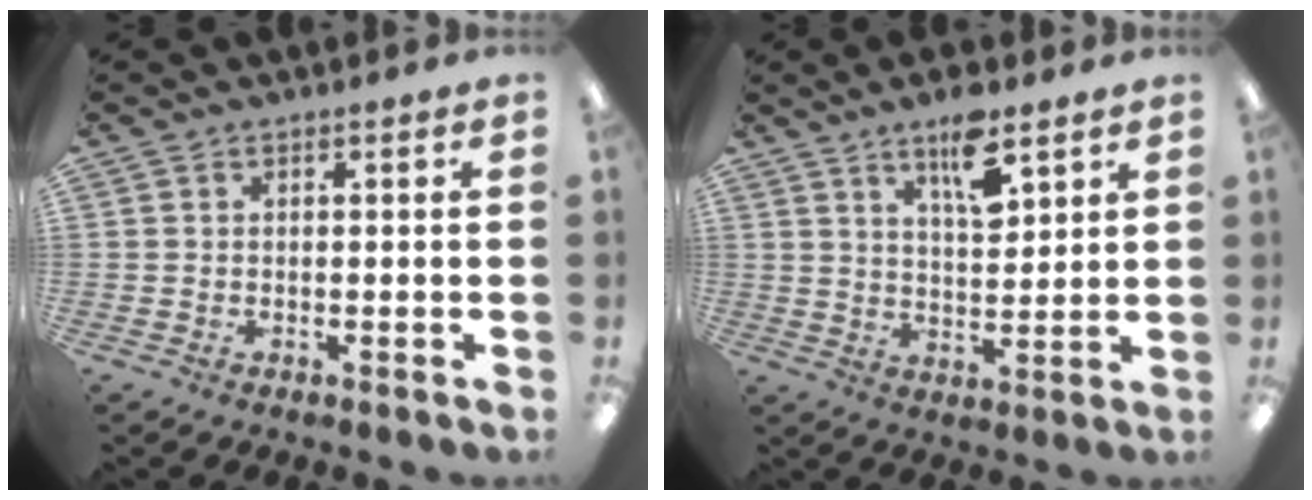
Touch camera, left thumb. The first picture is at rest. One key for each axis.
{"total": 9.9, "fx": 6.5, "fy": 3.5, "fz": 6.6, "tx": -0.095, "ty": -0.038, "tz": 0.106}